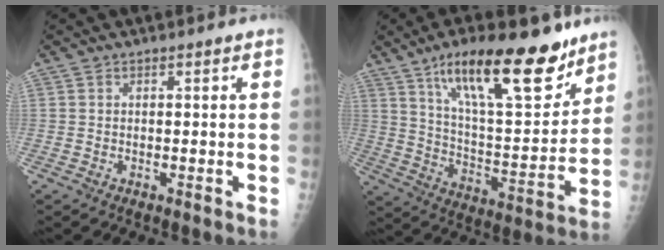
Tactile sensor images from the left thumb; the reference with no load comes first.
{"total": 23.0, "force": [14.8, 7.4, 16.1], "torque": [-0.223, -0.066, 0.248]}